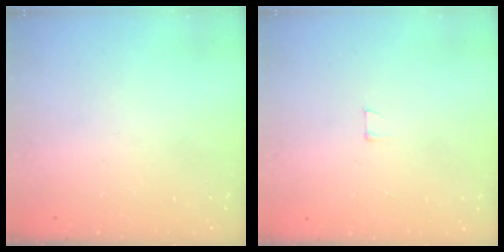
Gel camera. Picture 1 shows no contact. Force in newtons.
{"total": 3.0, "press": 3.0, "slide": 0.2}